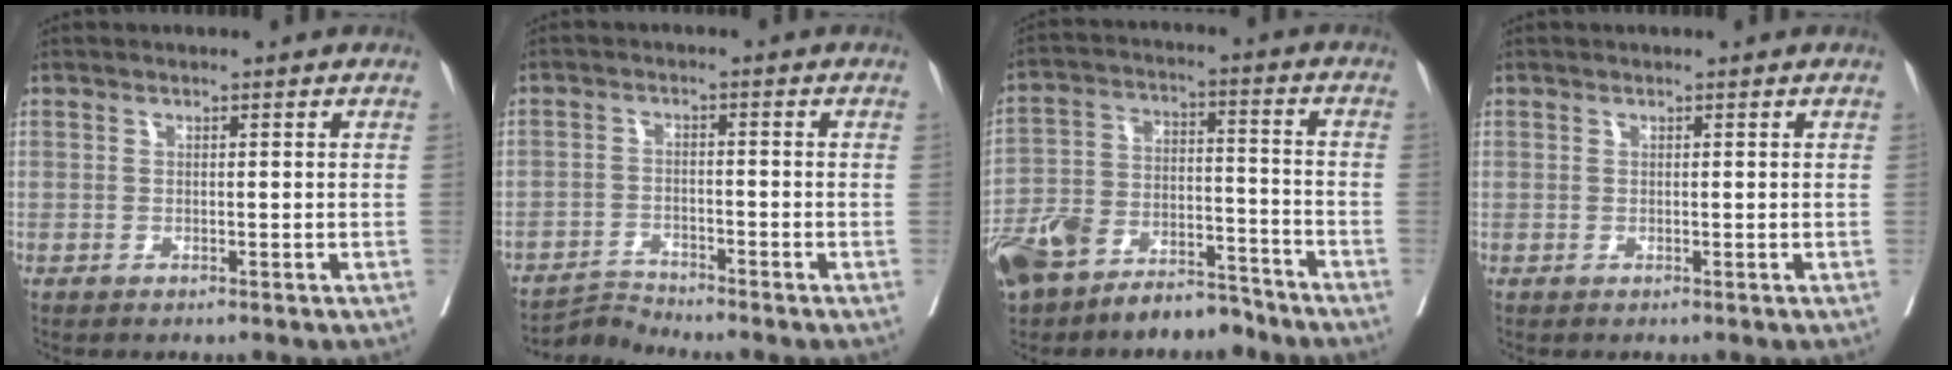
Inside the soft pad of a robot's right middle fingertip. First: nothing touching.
{"total": 3.6, "force": [-3.3, -0.9, -1.3], "torque": [0.025, -0.010, -0.058]}
{"total": 14.5, "force": [-11.5, 6.0, 6.5], "torque": [-0.124, 0.016, -0.204]}
{"total": 0.0}